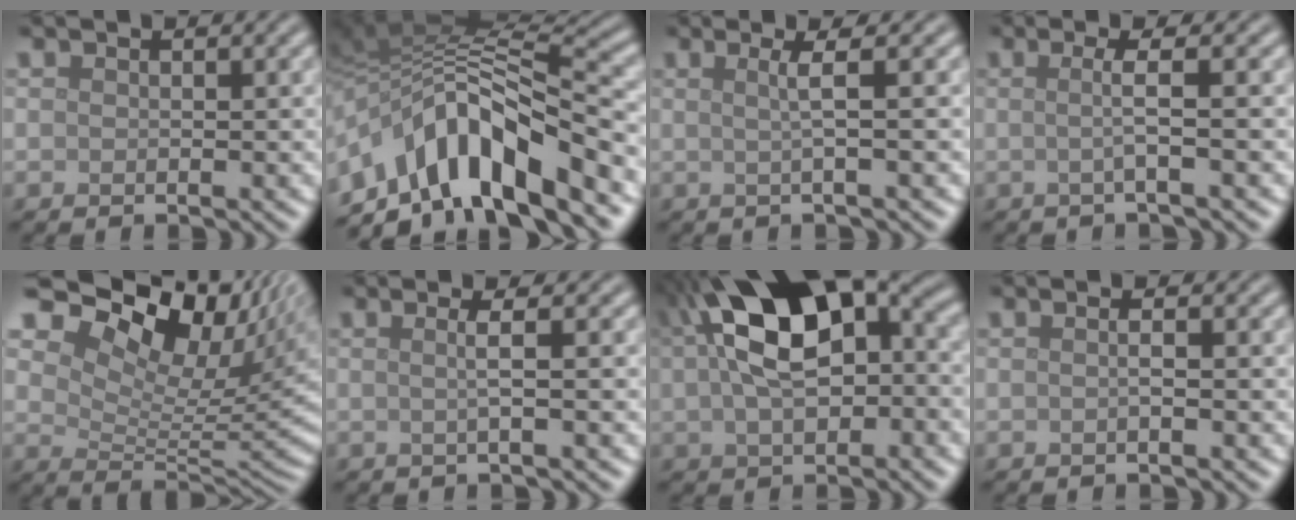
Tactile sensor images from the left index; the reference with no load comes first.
{"total": 10.6, "force": [-5.5, 4.0, 8.1], "torque": [-0.122, 0.011, -0.097]}
{"total": 2.4, "force": [0.3, 0.5, 2.3], "torque": [-0.038, 0.006, -0.003]}
{"total": 2.5, "force": [0.0, 0.5, 2.4], "torque": [-0.041, 0.000, -0.011]}
{"total": 13.5, "force": [7.8, 7.1, 8.4], "torque": [-0.146, 0.026, 0.140]}
{"total": 2.1, "force": [0.1, 0.5, 2.0], "torque": [-0.030, 0.003, -0.008]}
{"total": 12.1, "force": [2.4, 6.3, 10.1], "torque": [-0.172, 0.022, 0.033]}
{"total": 1.1, "force": [-0.1, 0.3, 1.1], "torque": [-0.012, -0.001, -0.007]}